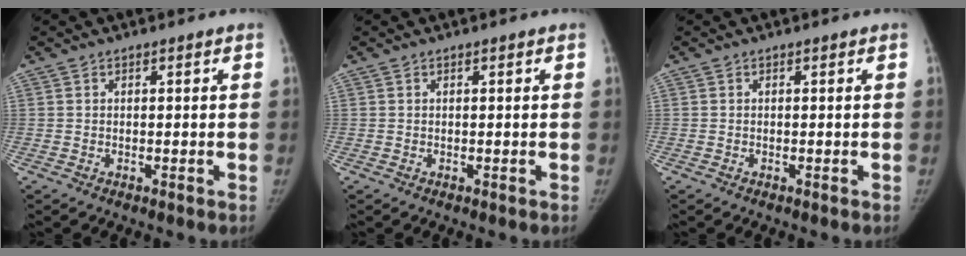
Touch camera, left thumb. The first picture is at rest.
{"total": 0.0}
{"total": 0.0}